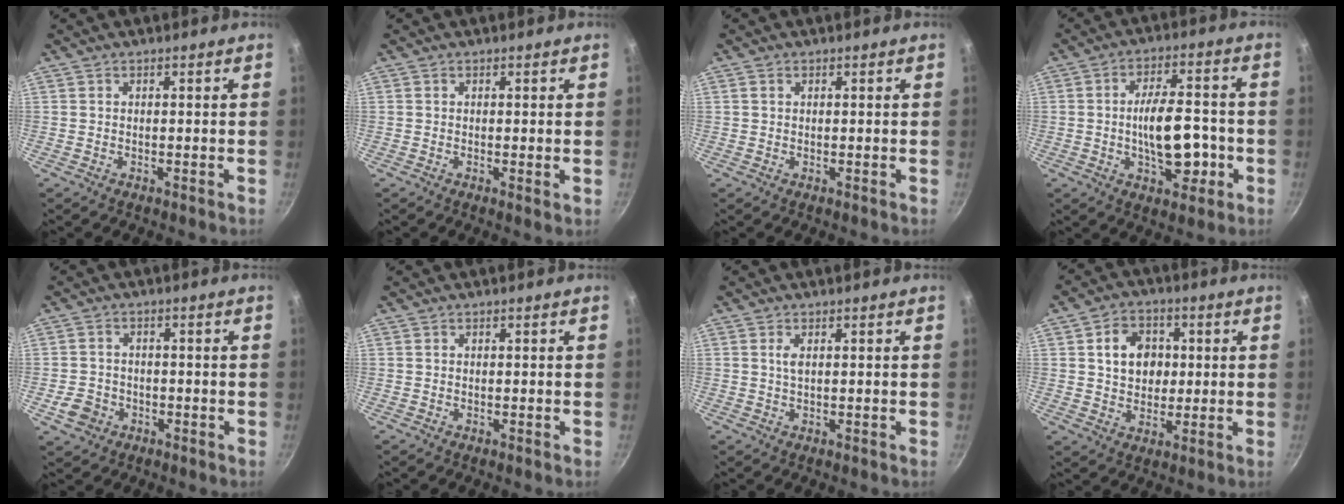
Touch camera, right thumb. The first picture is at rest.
{"total": 0.8, "force": [0.2, 0.2, 0.8], "torque": [-0.012, -0.005, -0.001]}
{"total": 0.9, "force": [0.3, 0.7, 0.4], "torque": [-0.006, 0.002, 0.005]}
{"total": 12.5, "force": [-2.4, 6.3, 10.5], "torque": [-0.137, 0.024, -0.034]}
{"total": 5.0, "force": [-2.0, 4.2, 1.9], "torque": [-0.029, 0.021, -0.032]}
{"total": 0.0}
{"total": 1.4, "force": [0.4, 0.5, 1.2], "torque": [-0.024, -0.001, 0.009]}
{"total": 8.9, "force": [1.5, 7.3, 4.9], "torque": [-0.048, 0.005, 0.021]}